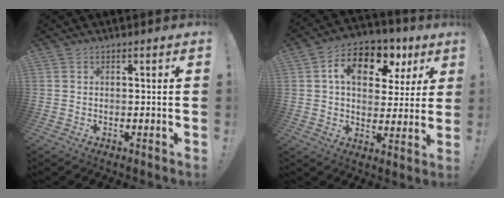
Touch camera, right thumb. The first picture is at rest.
{"total": 14.2, "force": [5.9, 8.9, 9.4], "torque": [-0.141, -0.020, 0.102]}